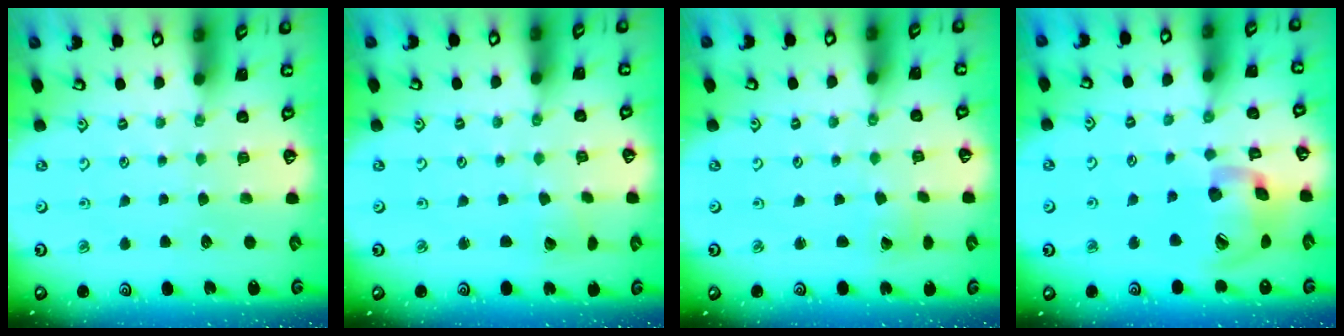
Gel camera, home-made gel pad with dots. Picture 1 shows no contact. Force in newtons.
{"total": 2.4, "press": 2.4, "slide": 0.2}
{"total": 0.9, "press": 0.9, "slide": 0.0}
{"total": 17.0, "press": 16.8, "slide": 2.5}